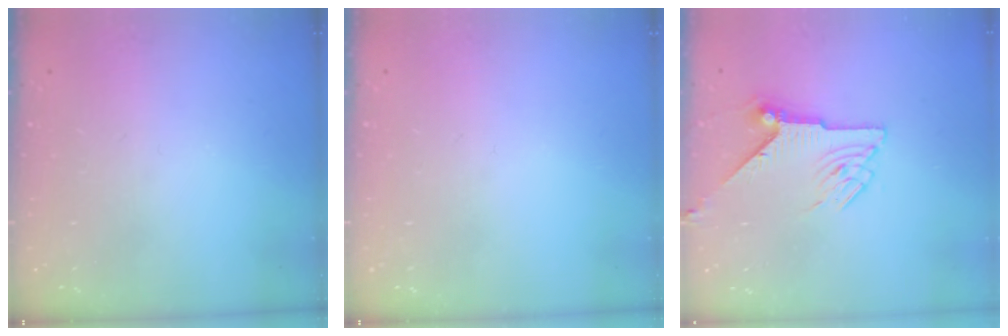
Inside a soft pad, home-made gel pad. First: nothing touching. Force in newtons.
{"total": 0.0}
{"total": 7.7, "press": 7.7, "slide": 0.2}